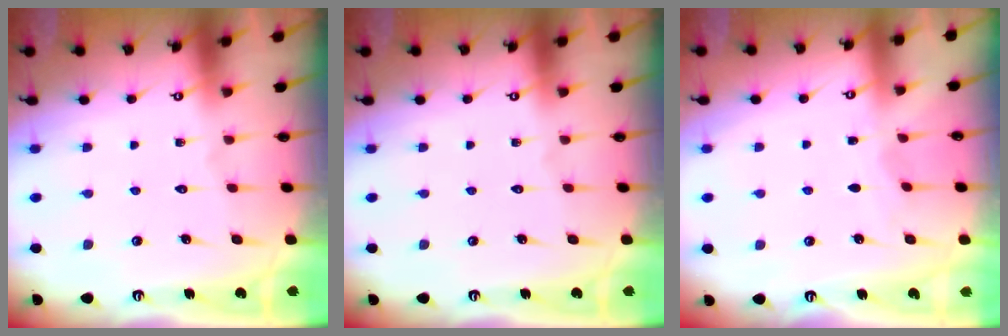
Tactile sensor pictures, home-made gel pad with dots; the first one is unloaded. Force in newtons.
{"total": 0.0}
{"total": 2.9, "press": 2.9, "slide": 0.4}